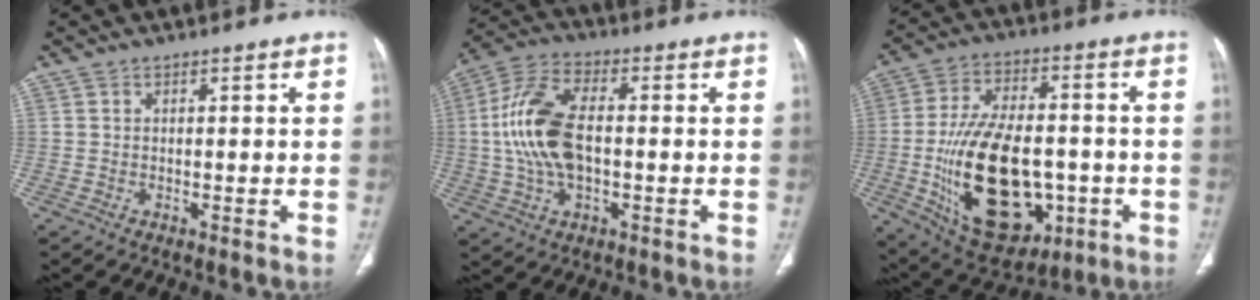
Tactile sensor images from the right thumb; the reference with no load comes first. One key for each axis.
{"total": 14.3, "fx": -0.1, "fy": 7.7, "fz": 12.1, "tx": -0.251, "ty": 0.021, "tz": -0.005}
{"total": 24.8, "fx": -4.9, "fy": 14.4, "fz": 19.6, "tx": -0.324, "ty": 0.012, "tz": -0.052}